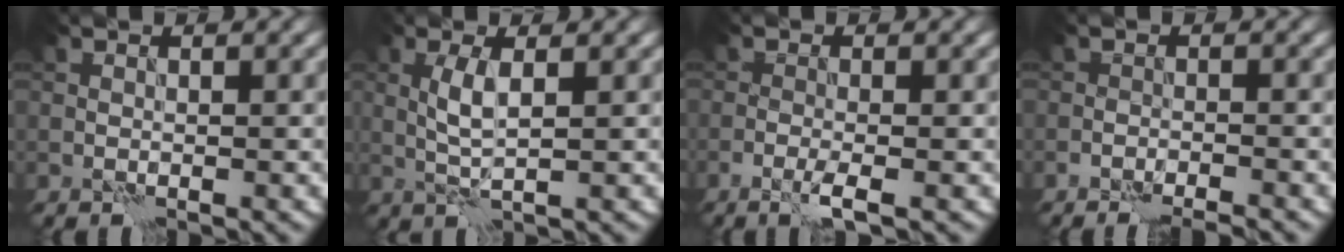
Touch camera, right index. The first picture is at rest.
{"total": 2.6, "force": [0.4, 0.6, 2.5], "torque": [-0.058, 0.004, 0.008]}
{"total": 2.1, "force": [-1.1, 0.3, 1.7], "torque": [-0.034, 0.002, -0.027]}
{"total": 4.0, "force": [-3.7, 0.8, 1.5], "torque": [-0.019, 0.008, -0.048]}